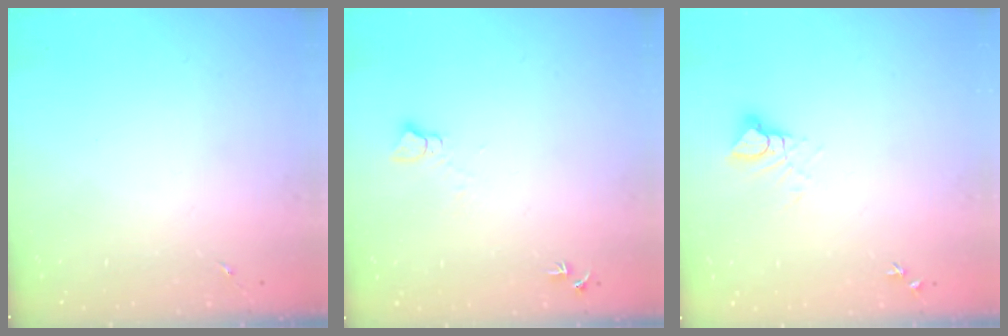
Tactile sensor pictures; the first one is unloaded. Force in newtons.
{"total": 5.2, "press": 5.2, "slide": 0.6}
{"total": 4.0, "press": 3.9, "slide": 0.4}